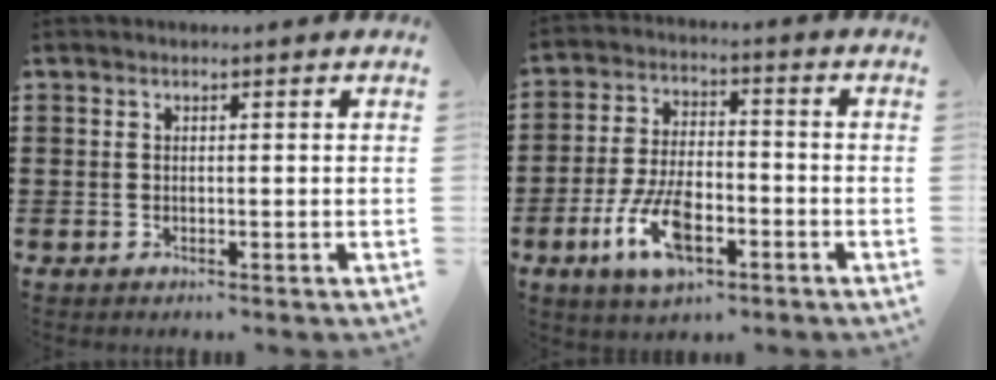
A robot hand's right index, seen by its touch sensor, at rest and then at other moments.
{"total": 9.7, "force": [-4.4, 4.2, 7.6], "torque": [-0.173, -0.006, -0.081]}